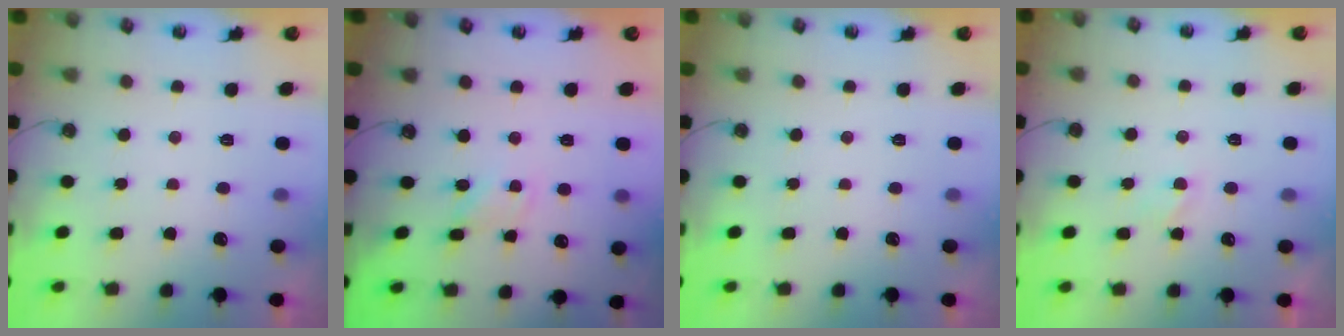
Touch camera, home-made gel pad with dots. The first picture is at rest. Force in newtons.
{"total": 1.5, "press": 1.4, "slide": 0.2}
{"total": 0.0}
{"total": 1.4, "press": 1.4, "slide": 0.3}